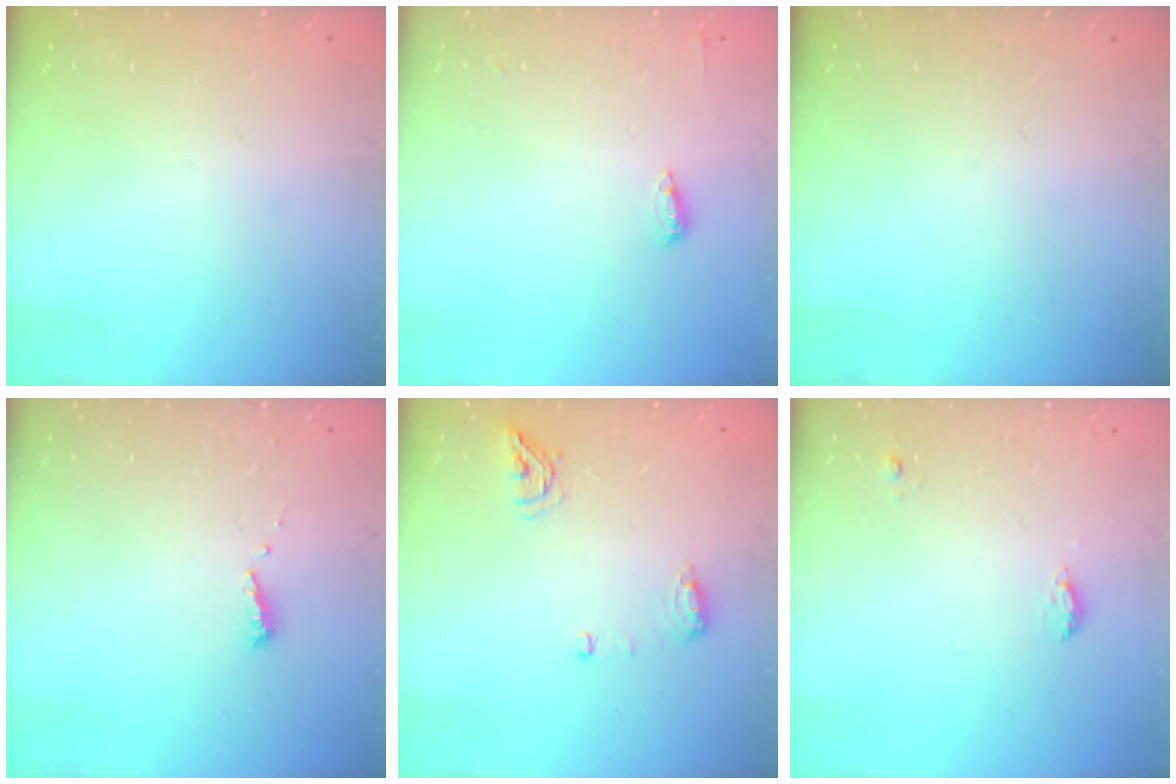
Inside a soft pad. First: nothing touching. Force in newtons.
{"total": 4.5, "press": 4.4, "slide": 1.0}
{"total": 0.0}
{"total": 5.3, "press": 5.3, "slide": 0.5}
{"total": 7.4, "press": 7.4, "slide": 1.0}
{"total": 5.3, "press": 5.0, "slide": 1.7}